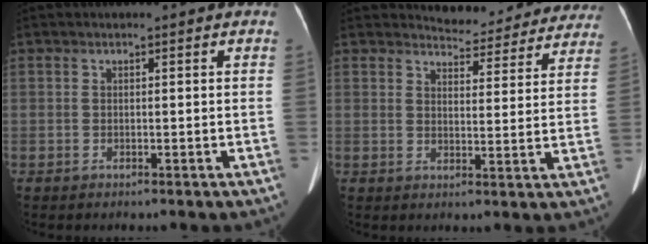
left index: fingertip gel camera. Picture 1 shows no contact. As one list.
[{"total": 13.2, "force": [12.7, 3.3, 1.4], "torque": [0.011, -0.025, 0.130]}]